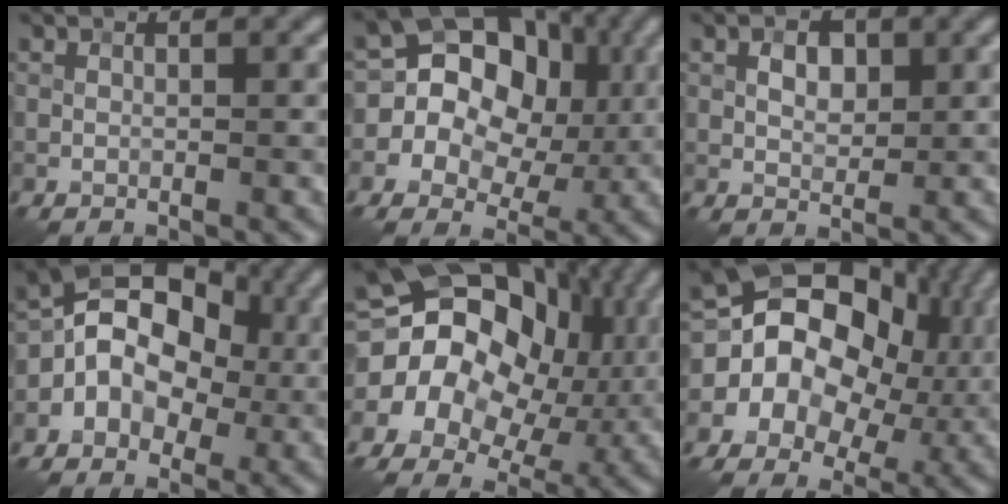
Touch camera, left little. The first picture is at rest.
{"total": 12.7, "force": [1.7, 10.7, 6.6], "torque": [-0.093, 0.045, -0.008]}
{"total": 2.4, "force": [0.6, 1.6, 1.7], "torque": [-0.028, 0.001, 0.009]}
{"total": 7.9, "force": [-0.5, 6.0, 5.1], "torque": [-0.034, 0.032, -0.040]}
{"total": 17.0, "force": [2.1, 13.5, 10.2], "torque": [-0.171, 0.019, 0.022]}
{"total": 15.4, "force": [1.9, 11.9, 9.7], "torque": [-0.154, 0.017, 0.021]}